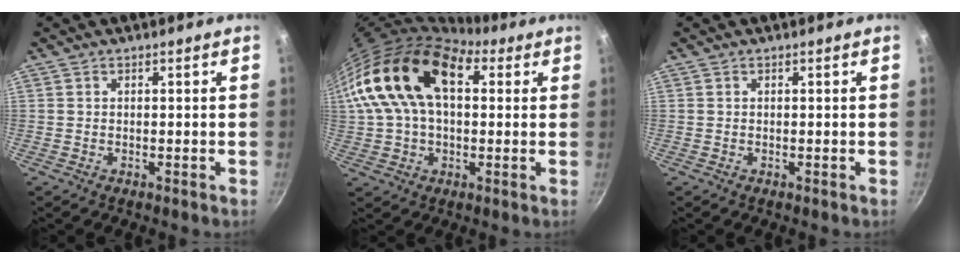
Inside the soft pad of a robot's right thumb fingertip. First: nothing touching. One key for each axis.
{"total": 20.6, "fx": 5.1, "fy": 12.5, "fz": 15.5, "tx": -0.274, "ty": 0.024, "tz": 0.074}
{"total": 0.0}